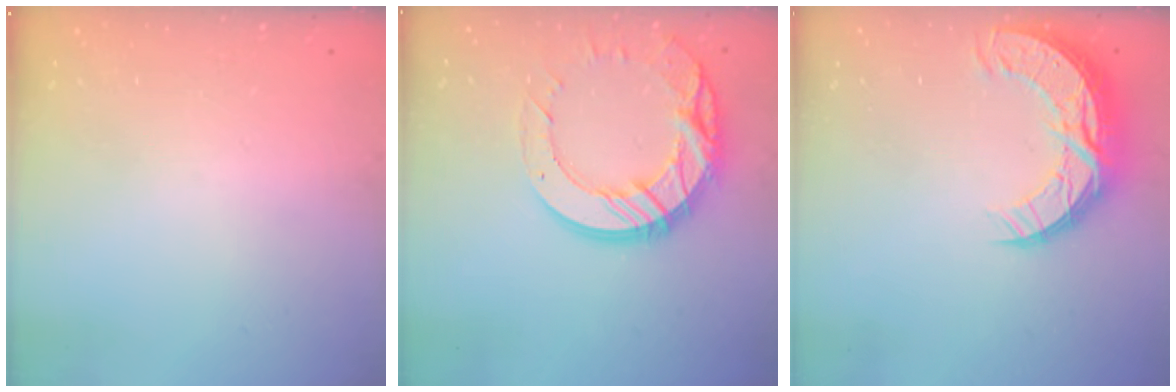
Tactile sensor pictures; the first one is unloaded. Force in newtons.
{"total": 18.4, "press": 18.3, "slide": 1.9}
{"total": 15.1, "press": 15.1, "slide": 1.1}